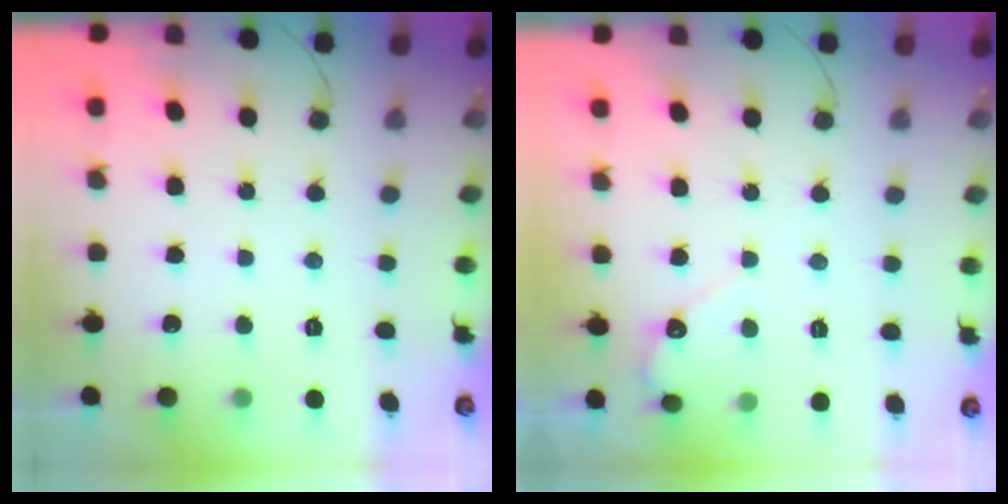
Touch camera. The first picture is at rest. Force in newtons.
{"total": 2.7, "press": 2.7, "slide": 0.2}